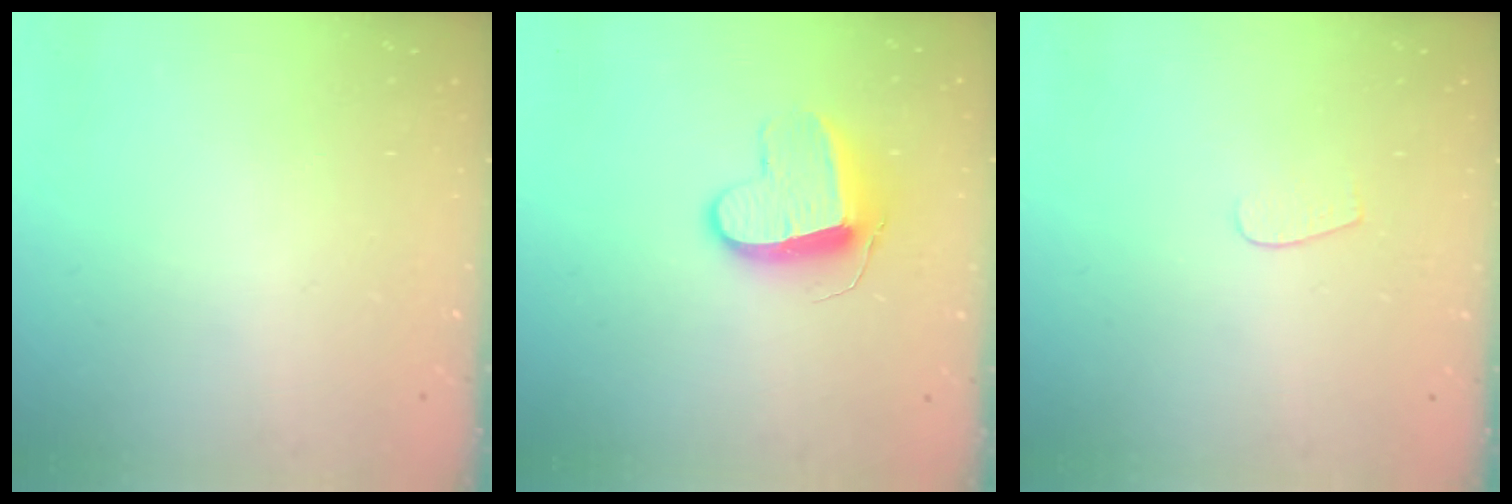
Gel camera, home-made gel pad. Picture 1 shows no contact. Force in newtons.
{"total": 10.6, "press": 10.6, "slide": 0.9}
{"total": 3.4, "press": 3.4, "slide": 0.3}